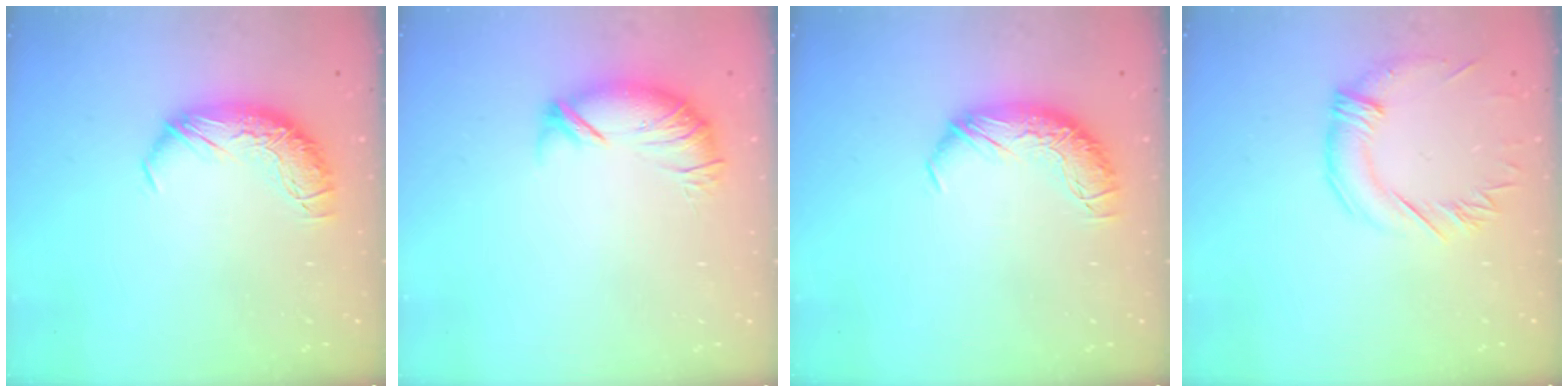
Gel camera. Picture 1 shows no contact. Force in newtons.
{"total": 3.8, "press": 3.4, "slide": 1.8}
{"total": 0.0}
{"total": 1.3, "press": 0.2, "slide": 1.2}